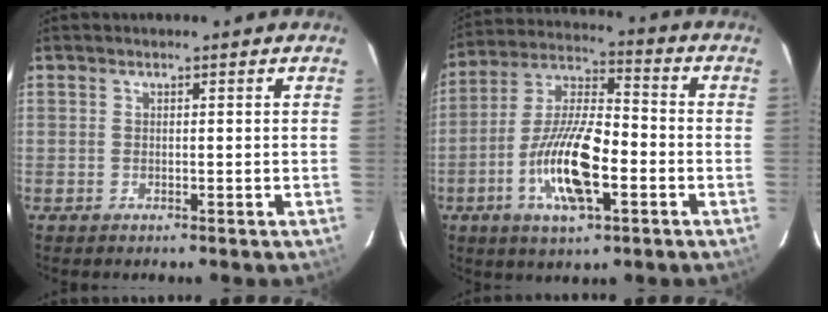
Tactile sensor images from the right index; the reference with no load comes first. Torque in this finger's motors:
{"motor_torque": [1.35, -0.79, 0.79, 0.21]}